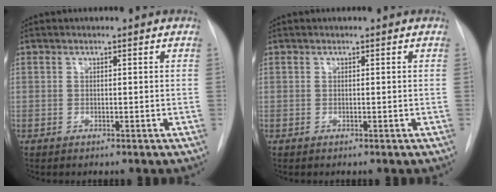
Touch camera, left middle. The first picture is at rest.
{"total": 0.0}